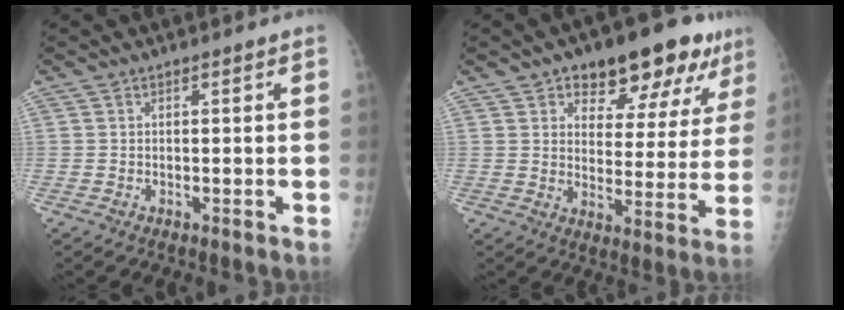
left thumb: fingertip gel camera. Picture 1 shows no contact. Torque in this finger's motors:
{"motor_torque": [0.32, 0.41, 0.16, -0.02, -0.01]}